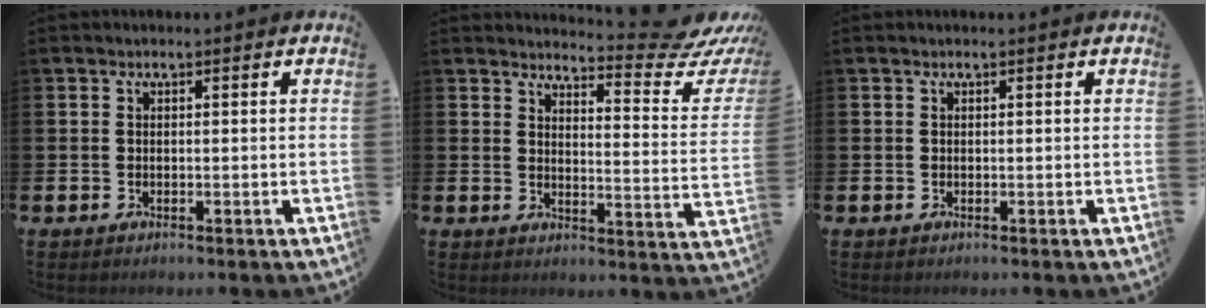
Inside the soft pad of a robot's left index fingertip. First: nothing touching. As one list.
[{"total": 5.4, "force": [5.0, 0.5, 2.1], "torque": [-0.035, -0.049, 0.075]}, {"total": 0.0}]